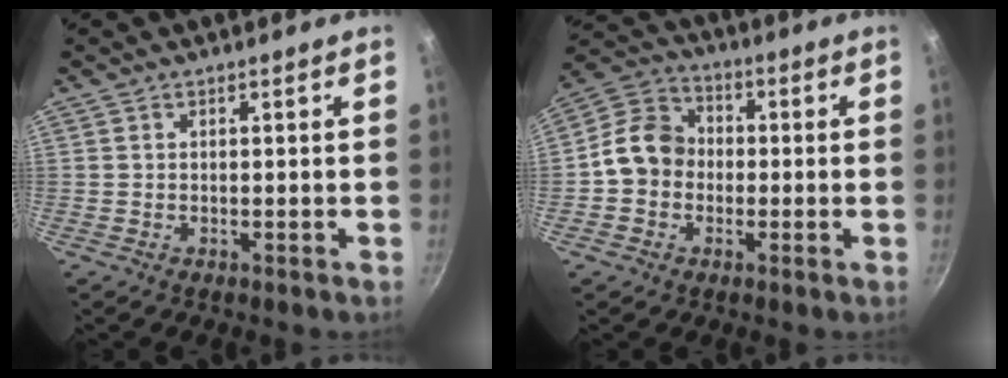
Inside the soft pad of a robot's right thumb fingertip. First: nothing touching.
{"total": 11.0, "force": [-1.2, 9.2, 6.0], "torque": [-0.073, 0.032, -0.044]}